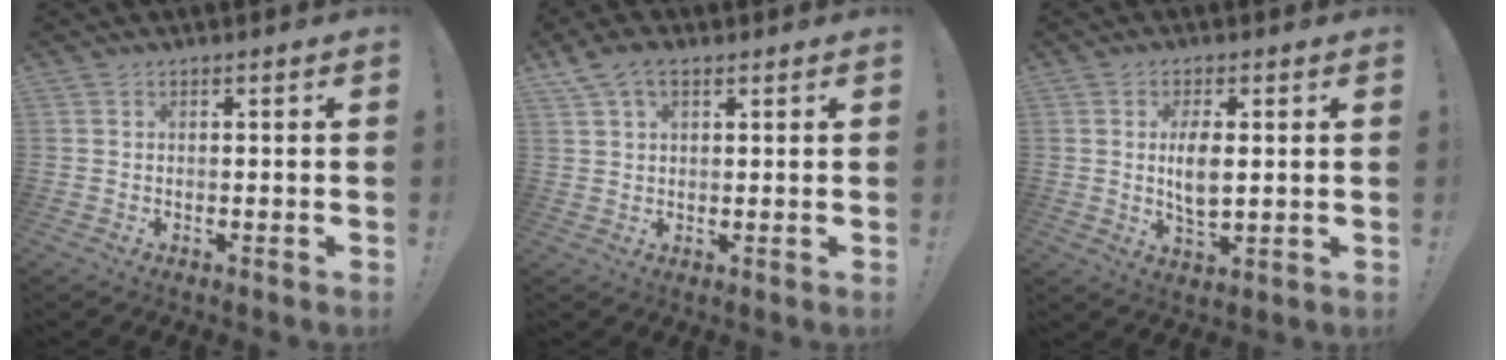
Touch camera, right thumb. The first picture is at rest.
{"total": 5.6, "force": [3.0, 3.3, 3.4], "torque": [-0.065, 0.000, 0.060]}
{"total": 6.4, "force": [0.8, 3.1, 5.5], "torque": [-0.104, -0.006, 0.009]}